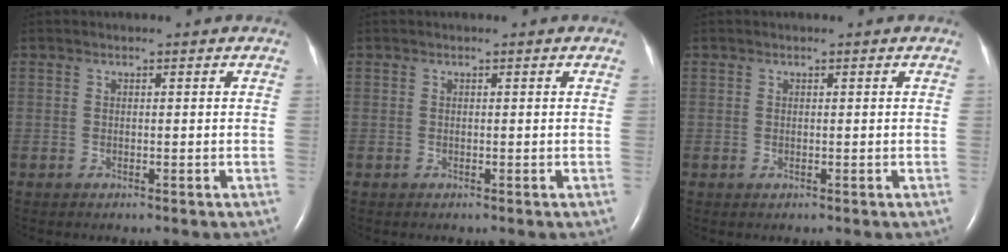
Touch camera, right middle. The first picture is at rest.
{"total": 0.0}
{"total": 0.0}